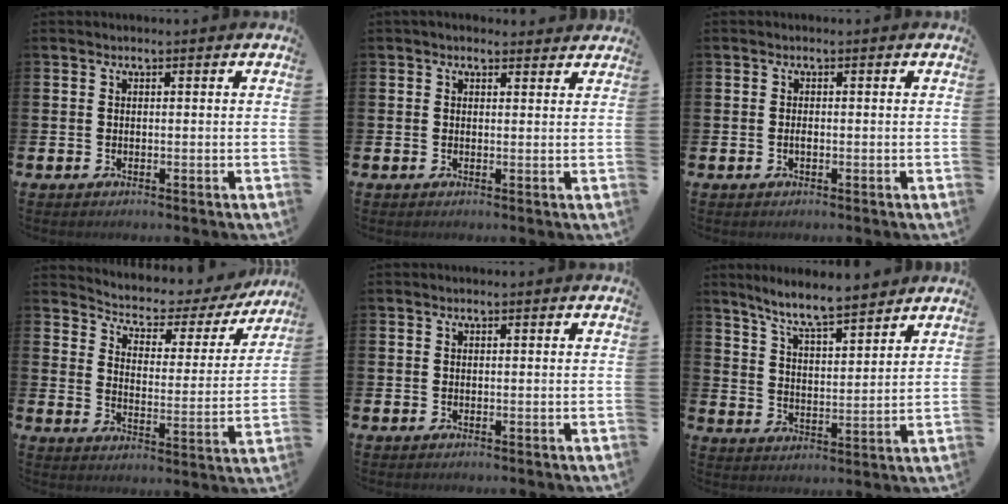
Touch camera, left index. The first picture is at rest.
{"total": 1.4, "force": [1.2, 0.6, 0.2], "torque": [0.001, 0.002, 0.020]}
{"total": 0.6, "force": [-0.2, 0.3, 0.6], "torque": [-0.014, 0.001, -0.003]}
{"total": 4.3, "force": [3.8, 1.8, 0.8], "torque": [-0.040, -0.036, 0.056]}
{"total": 0.0}
{"total": 7.4, "force": [6.9, 0.5, 2.6], "torque": [-0.073, -0.039, 0.122]}